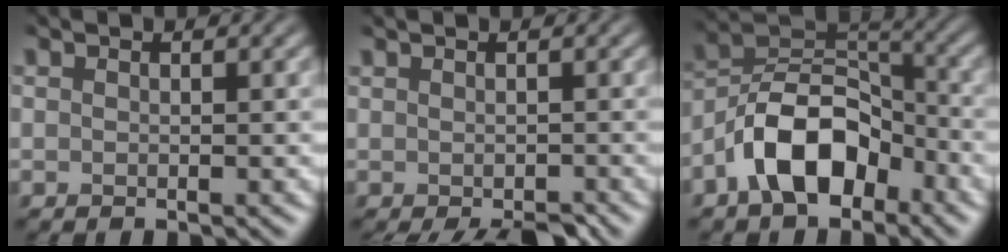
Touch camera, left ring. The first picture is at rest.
{"total": 1.3, "force": [-1.0, 0.4, 0.8], "torque": [-0.003, -0.003, -0.014]}
{"total": 7.9, "force": [-4.9, 4.1, 4.7], "torque": [-0.072, 0.009, -0.102]}